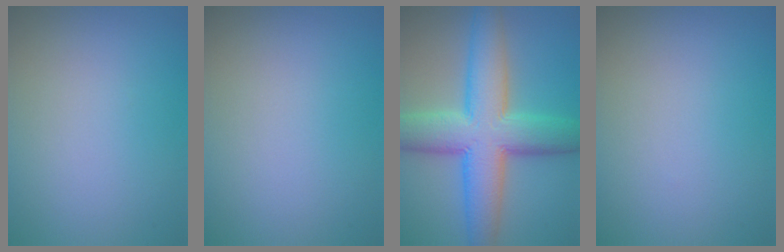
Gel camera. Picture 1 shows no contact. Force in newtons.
{"total": 0.0}
{"total": 10.4, "press": 10.4, "slide": 0.4}
{"total": 0.0}